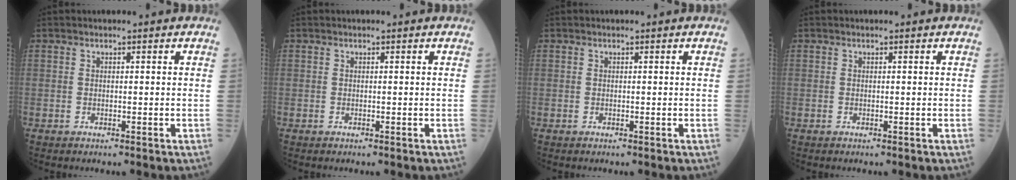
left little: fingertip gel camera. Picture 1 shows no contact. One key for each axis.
{"total": 0.0}
{"total": 0.0}
{"total": 0.0}